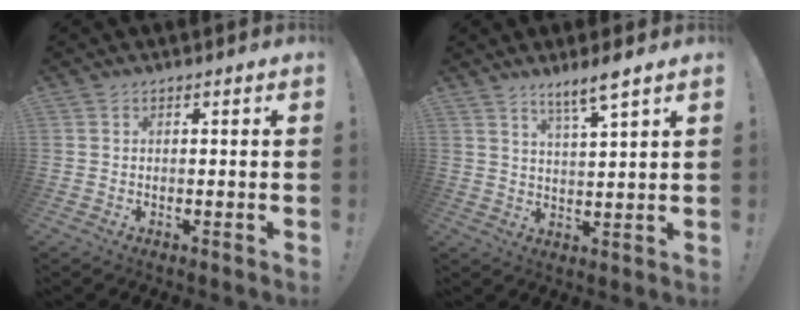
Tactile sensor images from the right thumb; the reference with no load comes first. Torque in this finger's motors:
{"motor_torque": [-0.10, 0.11, -0.01, 0.04, 0.00]}